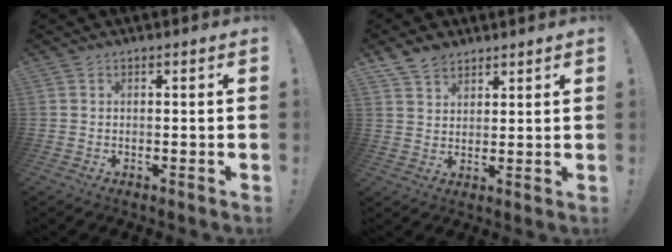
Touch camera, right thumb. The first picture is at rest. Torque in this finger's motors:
{"motor_torque": [-0.11, 0.60, 0.49, 0.48, 0.15]}